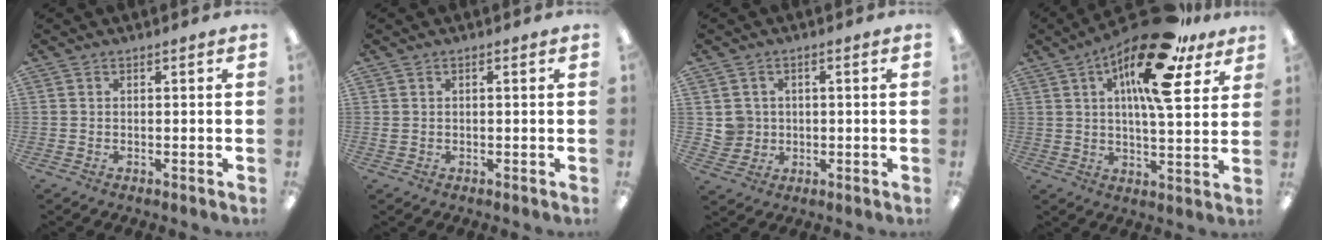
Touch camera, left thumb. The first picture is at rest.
{"total": 0.5, "force": [0.0, 0.5, 0.2], "torque": [-0.005, 0.003, 0.000]}
{"total": 4.0, "force": [0.5, 3.9, 0.1], "torque": [-0.004, 0.005, 0.010]}
{"total": 20.2, "force": [10.7, 6.6, 15.8], "torque": [-0.251, -0.043, 0.168]}